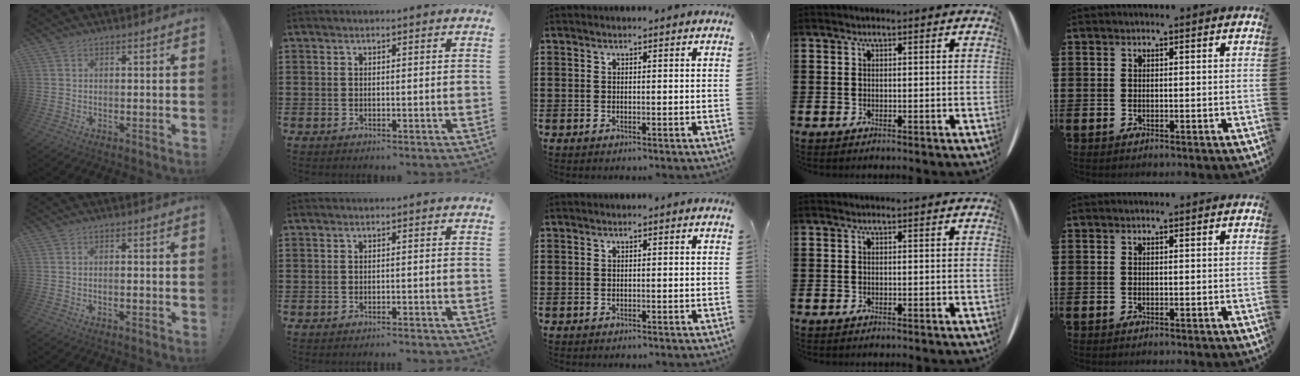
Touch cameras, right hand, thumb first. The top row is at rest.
{"thumb": {"total": 1.2, "force": [-0.7, 0.3, 1.0], "torque": [-0.017, 0.000, -0.012]}, "index": {"total": 0.9, "force": [-0.9, 0.0, 0.1], "torque": [-0.004, -0.001, -0.019]}, "middle": {"total": 0.5, "force": [-0.5, 0.2, 0.2], "torque": [-0.005, -0.002, -0.009]}}